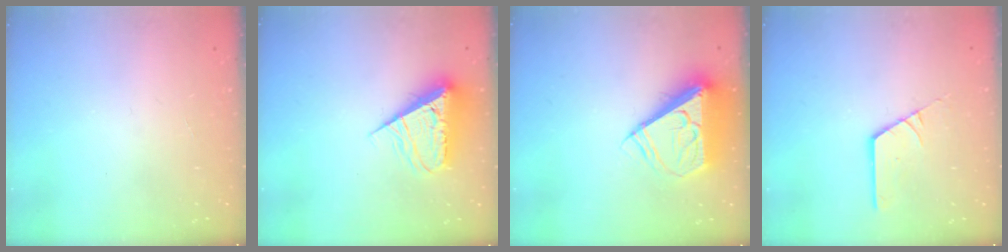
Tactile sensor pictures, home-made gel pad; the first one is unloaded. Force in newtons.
{"total": 8.2, "press": 8.2, "slide": 0.9}
{"total": 9.8, "press": 9.7, "slide": 1.6}
{"total": 2.5, "press": 2.5, "slide": 0.2}